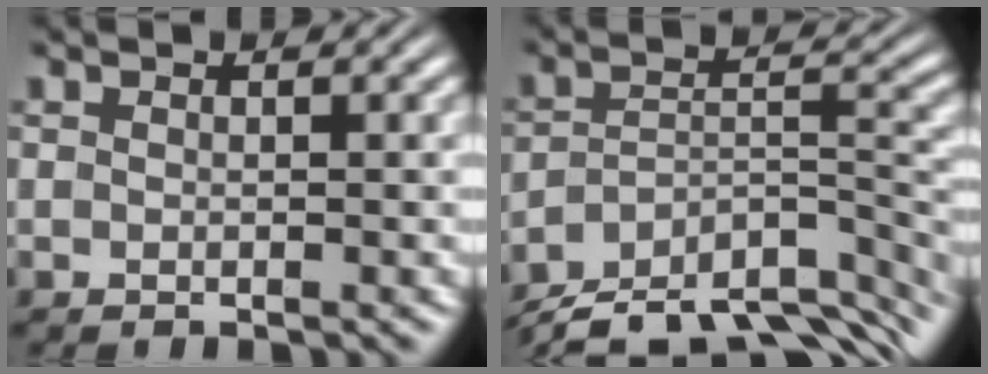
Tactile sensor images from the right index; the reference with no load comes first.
{"total": 11.6, "force": [-8.9, 4.6, 6.0], "torque": [-0.078, -0.033, -0.128]}